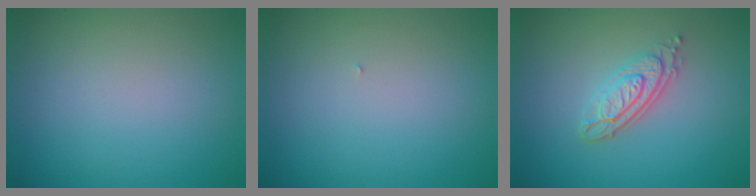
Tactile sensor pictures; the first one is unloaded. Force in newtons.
{"total": 0.0}
{"total": 3.3, "press": 2.7, "slide": 1.9}